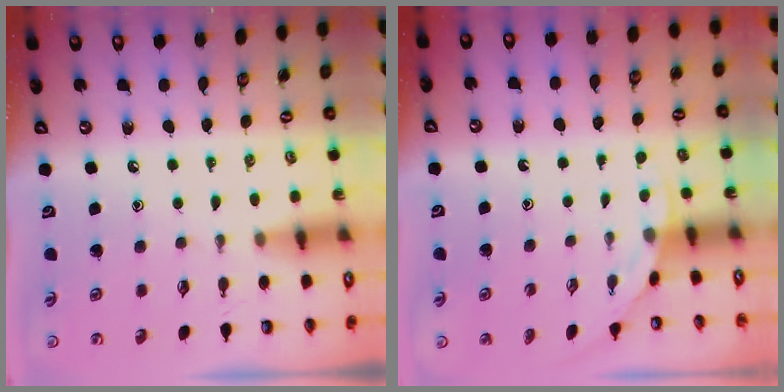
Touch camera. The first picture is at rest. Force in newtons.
{"total": 1.9, "press": 1.9, "slide": 0.1}